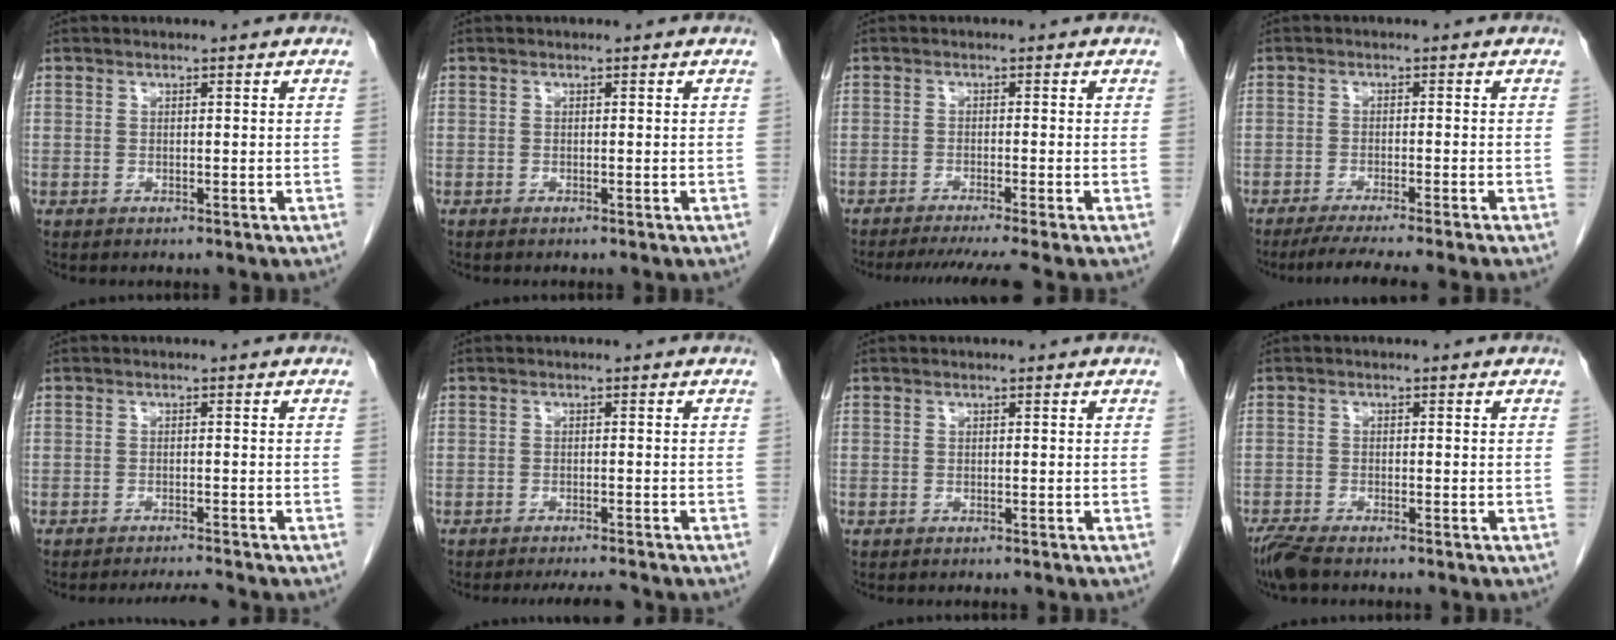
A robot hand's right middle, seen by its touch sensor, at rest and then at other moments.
{"total": 0.0}
{"total": 7.8, "force": [-6.7, -1.4, 3.9], "torque": [-0.042, -0.019, -0.101]}
{"total": 8.0, "force": [-6.8, -1.3, 4.1], "torque": [-0.039, -0.021, -0.104]}
{"total": 3.0, "force": [-2.8, -1.0, 0.4], "torque": [-0.010, -0.012, -0.042]}
{"total": 4.8, "force": [-4.4, 0.2, 1.8], "torque": [-0.021, -0.011, -0.062]}
{"total": 0.5, "force": [-0.5, 0.1, 0.2], "torque": [-0.005, -0.001, -0.008]}
{"total": 3.7, "force": [-3.1, 0.6, 2.0], "torque": [-0.048, -0.013, -0.058]}